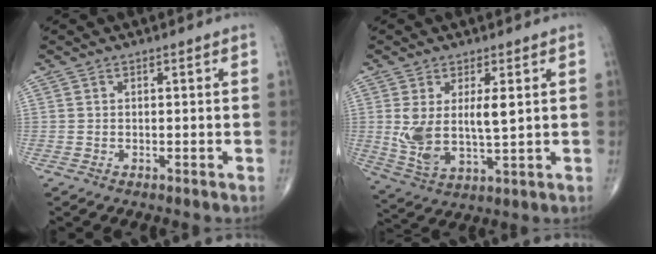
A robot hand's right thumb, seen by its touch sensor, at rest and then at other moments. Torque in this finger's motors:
{"motor_torque": [0.52, 0.64, 0.49, 0.35, 0.12]}